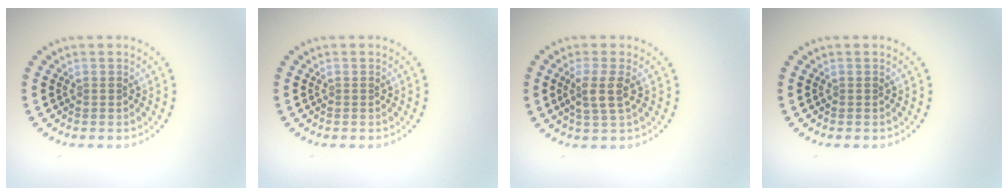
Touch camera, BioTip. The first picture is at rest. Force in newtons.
{"total": 0.0}
{"total": 2.3, "press": 2.0, "slide": 1.2}
{"total": 0.0}